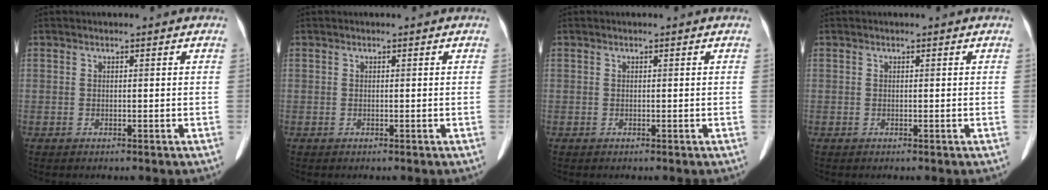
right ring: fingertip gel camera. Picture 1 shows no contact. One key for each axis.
{"total": 0.0}
{"total": 0.0}
{"total": 0.0}